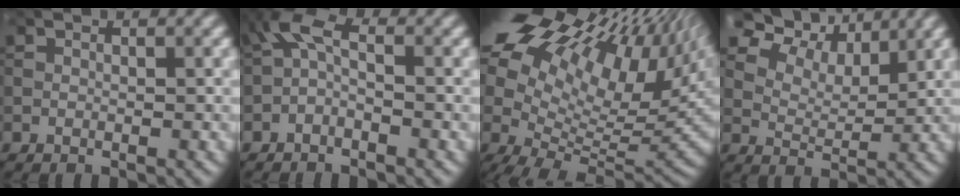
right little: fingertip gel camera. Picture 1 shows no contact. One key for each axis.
{"total": 3.1, "fx": -1.0, "fy": 1.4, "fz": 2.5, "tx": -0.058, "ty": 0.009, "tz": -0.035}
{"total": 19.5, "fx": 9.4, "fy": 8.8, "fz": 14.7, "tx": -0.257, "ty": 0.038, "tz": 0.170}
{"total": 10.3, "fx": 7.1, "fy": 5.2, "fz": 5.4, "tx": -0.106, "ty": 0.010, "tz": 0.117}